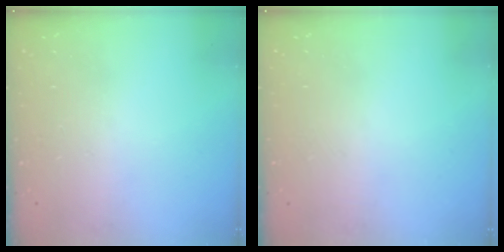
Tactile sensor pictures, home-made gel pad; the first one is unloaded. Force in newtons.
{"total": 0.0}